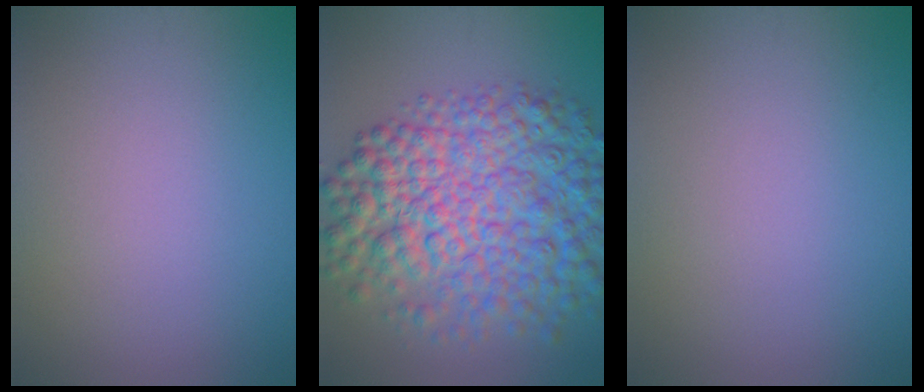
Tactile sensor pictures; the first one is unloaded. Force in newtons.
{"total": 10.9, "press": 10.9, "slide": 0.1}
{"total": 0.0}